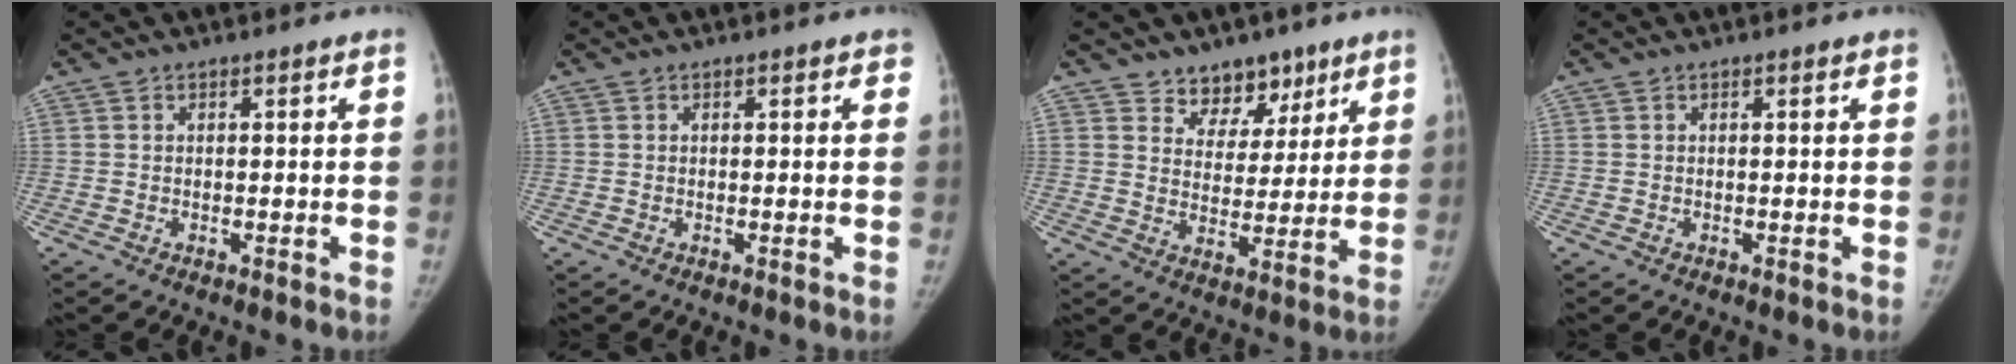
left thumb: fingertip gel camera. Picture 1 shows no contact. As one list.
[{"total": 0.8, "force": [0.5, 0.5, 0.5], "torque": [0.001, -0.001, 0.000]}, {"total": 8.1, "force": [5.9, 5.3, 1.8], "torque": [0.017, -0.038, 0.098]}, {"total": 0.0}]